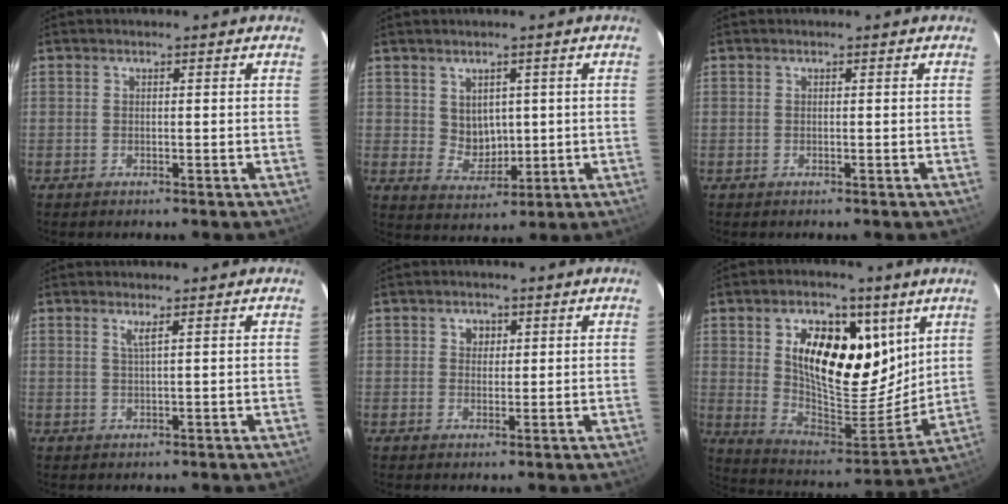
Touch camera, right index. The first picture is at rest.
{"total": 5.2, "force": [1.4, 4.4, 2.4], "torque": [-0.040, 0.002, 0.040]}
{"total": 0.0}
{"total": 1.5, "force": [0.8, -0.3, 1.3], "torque": [-0.025, -0.002, 0.015]}
{"total": 2.5, "force": [0.8, 2.2, 0.7], "torque": [-0.006, 0.009, 0.013]}
{"total": 20.6, "force": [8.3, 11.2, 15.1], "torque": [-0.261, -0.002, 0.151]}